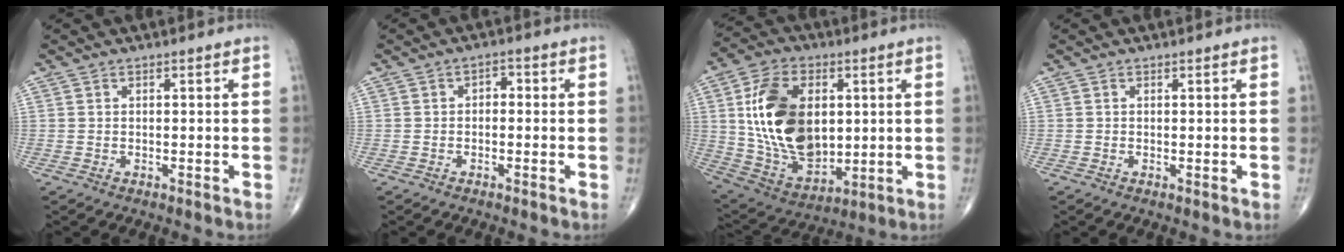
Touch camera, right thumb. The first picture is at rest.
{"total": 2.1, "force": [-0.2, 1.4, 1.5], "torque": [-0.006, 0.011, -0.013]}
{"total": 21.1, "force": [2.8, 13.3, 16.1], "torque": [-0.270, -0.014, 0.065]}
{"total": 0.0}